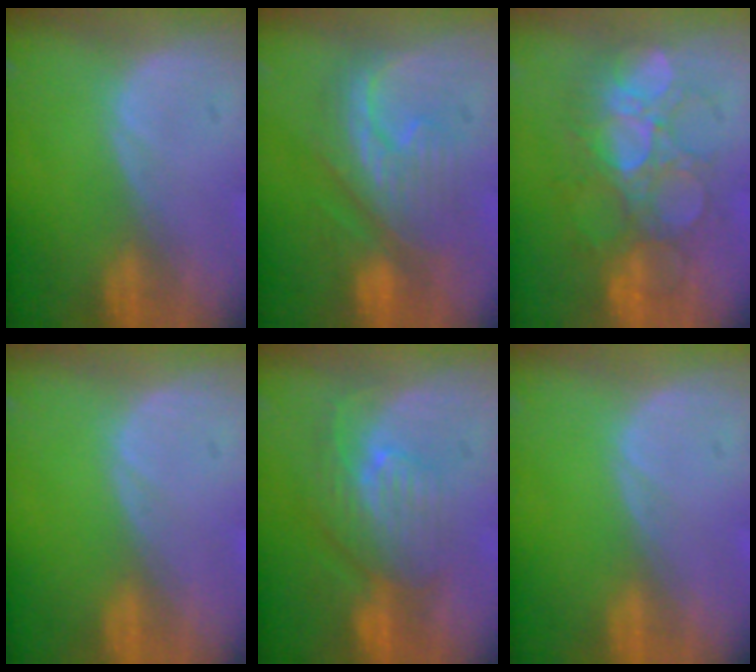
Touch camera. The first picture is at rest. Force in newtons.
{"total": 8.0, "press": 7.9, "slide": 1.2}
{"total": 9.1, "press": 8.9, "slide": 1.9}
{"total": 0.0}
{"total": 7.9, "press": 7.1, "slide": 3.6}
{"total": 0.0}